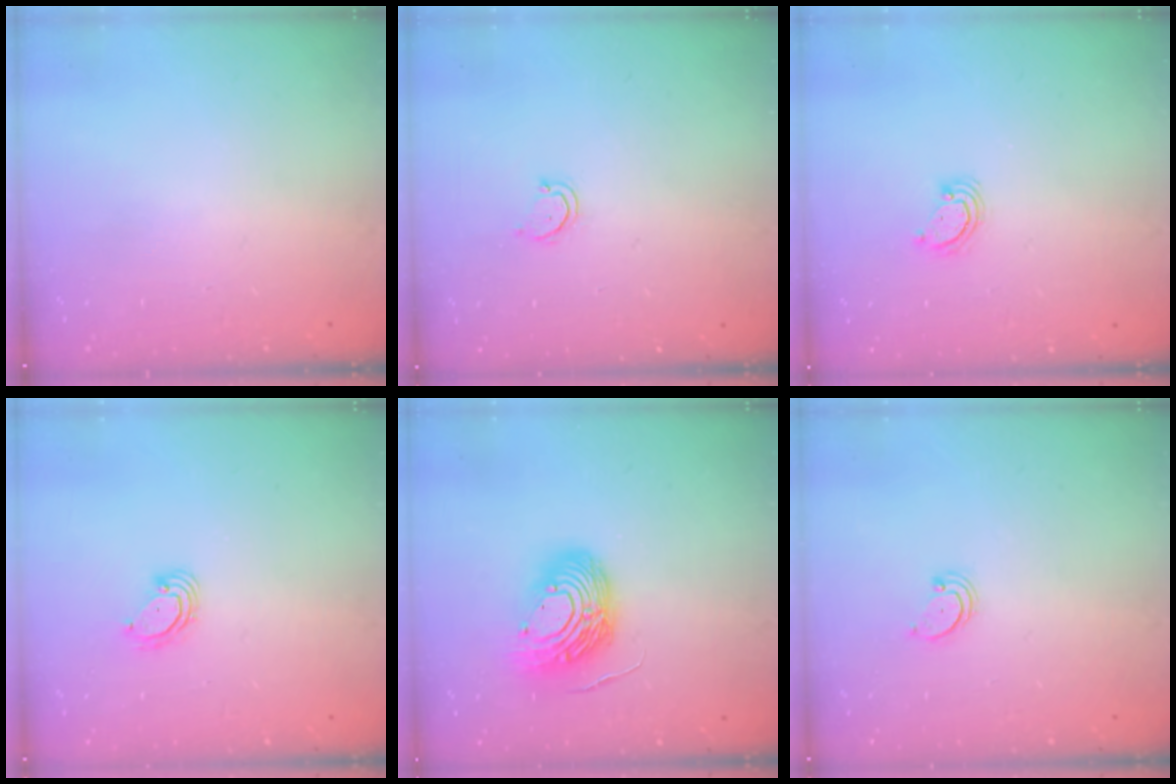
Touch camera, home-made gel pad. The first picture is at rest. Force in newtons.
{"total": 2.7, "press": 2.7, "slide": 0.3}
{"total": 2.6, "press": 2.6, "slide": 0.3}
{"total": 3.8, "press": 3.8, "slide": 0.1}
{"total": 13.9, "press": 13.7, "slide": 2.3}
{"total": 2.2, "press": 2.2, "slide": 0.2}